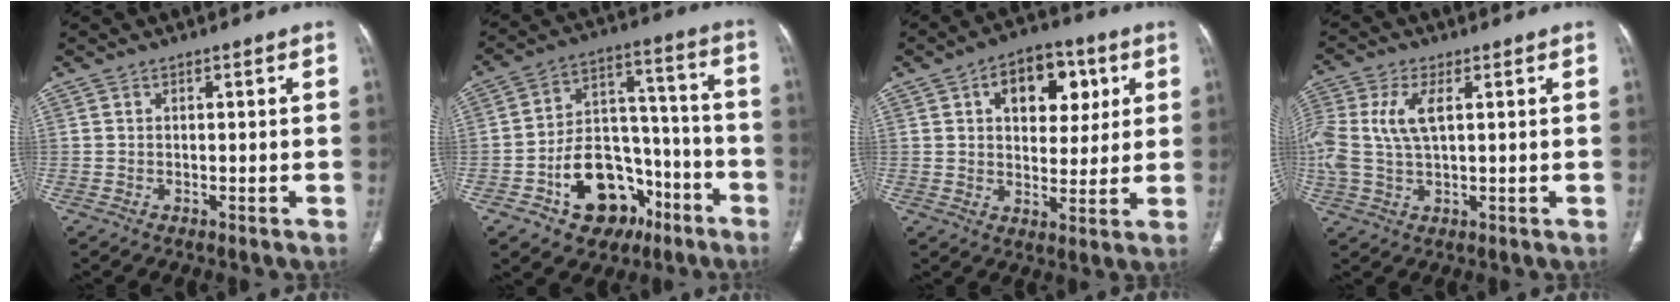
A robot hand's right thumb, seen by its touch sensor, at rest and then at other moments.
{"total": 18.0, "force": [-8.6, 12.1, 10.2], "torque": [-0.109, 0.079, -0.127]}
{"total": 13.3, "force": [4.7, 8.4, 9.2], "torque": [-0.084, -0.002, 0.069]}
{"total": 10.1, "force": [1.9, 5.2, 8.5], "torque": [-0.214, 0.010, 0.041]}